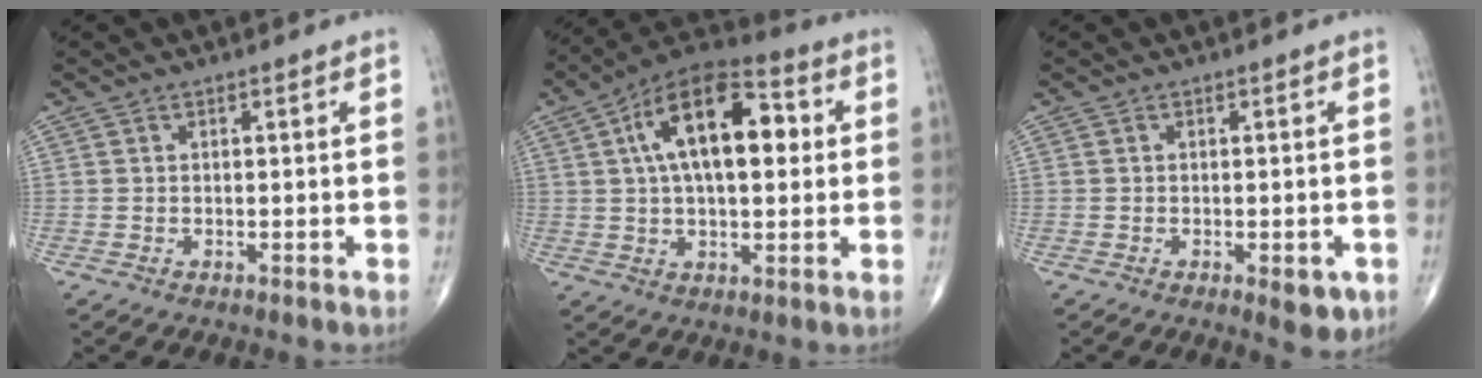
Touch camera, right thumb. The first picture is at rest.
{"total": 18.1, "force": [3.8, 8.9, 15.3], "torque": [-0.230, 0.025, 0.052]}
{"total": 4.1, "force": [-1.6, 1.7, 3.3], "torque": [-0.026, -0.004, -0.015]}